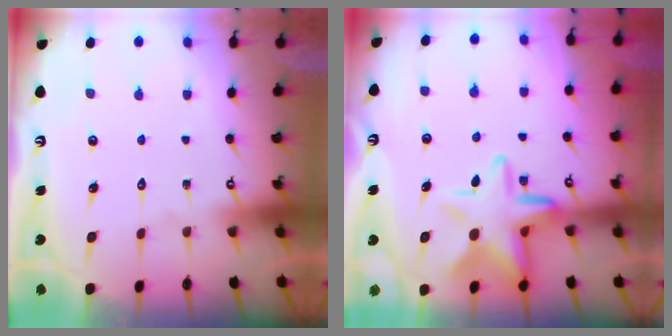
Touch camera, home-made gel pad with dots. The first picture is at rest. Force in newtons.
{"total": 13.0, "press": 12.9, "slide": 1.8}